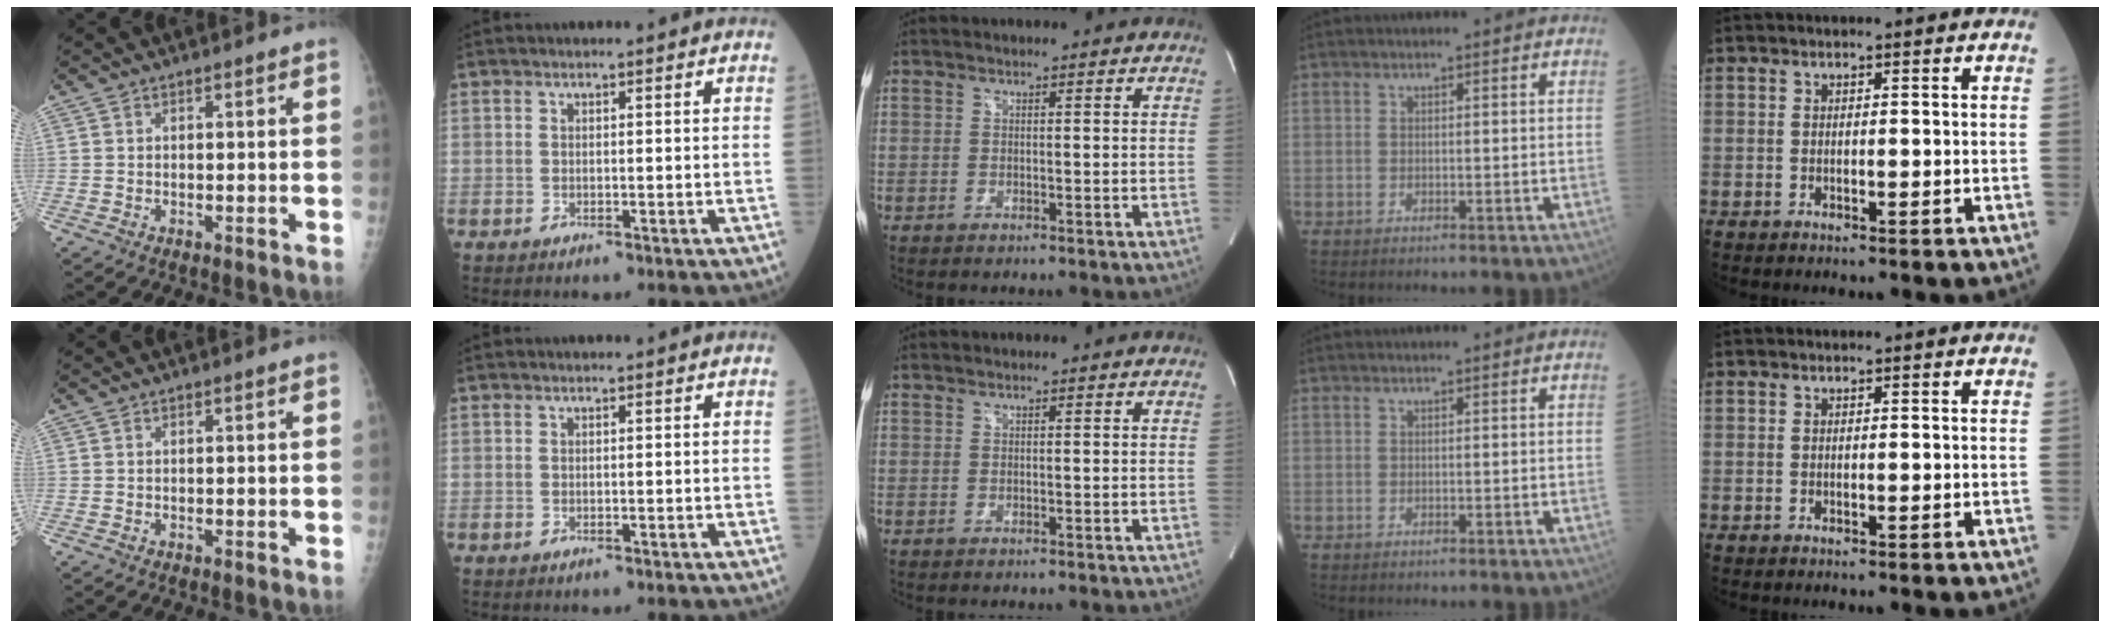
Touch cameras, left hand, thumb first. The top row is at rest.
{}